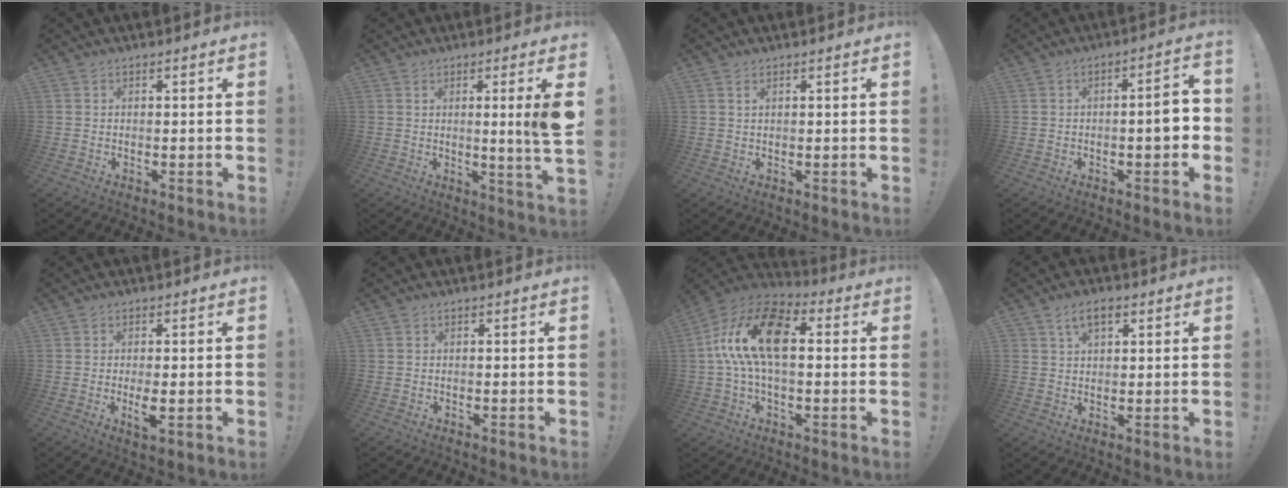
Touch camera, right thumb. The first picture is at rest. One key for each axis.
{"total": 8.4, "fx": 1.5, "fy": -0.9, "fz": 8.2, "tx": -0.120, "ty": -0.019, "tz": 0.014}
{"total": 1.2, "fx": 0.6, "fy": 0.4, "fz": 0.9, "tx": -0.015, "ty": -0.001, "tz": 0.011}
{"total": 6.6, "fx": -1.2, "fy": 1.8, "fz": 6.2, "tx": -0.088, "ty": 0.006, "tz": -0.022}
{"total": 4.1, "fx": -0.5, "fy": 0.8, "fz": 4.0, "tx": -0.065, "ty": -0.008, "tz": -0.009}
{"total": 0.0}
{"total": 18.1, "fx": 2.9, "fy": 9.7, "fz": 15.0, "tx": -0.263, "ty": 0.009, "tz": 0.050}
{"total": 4.9, "fx": 2.4, "fy": 2.8, "fz": 3.3, "tx": -0.054, "ty": 0.001, "tz": 0.044}